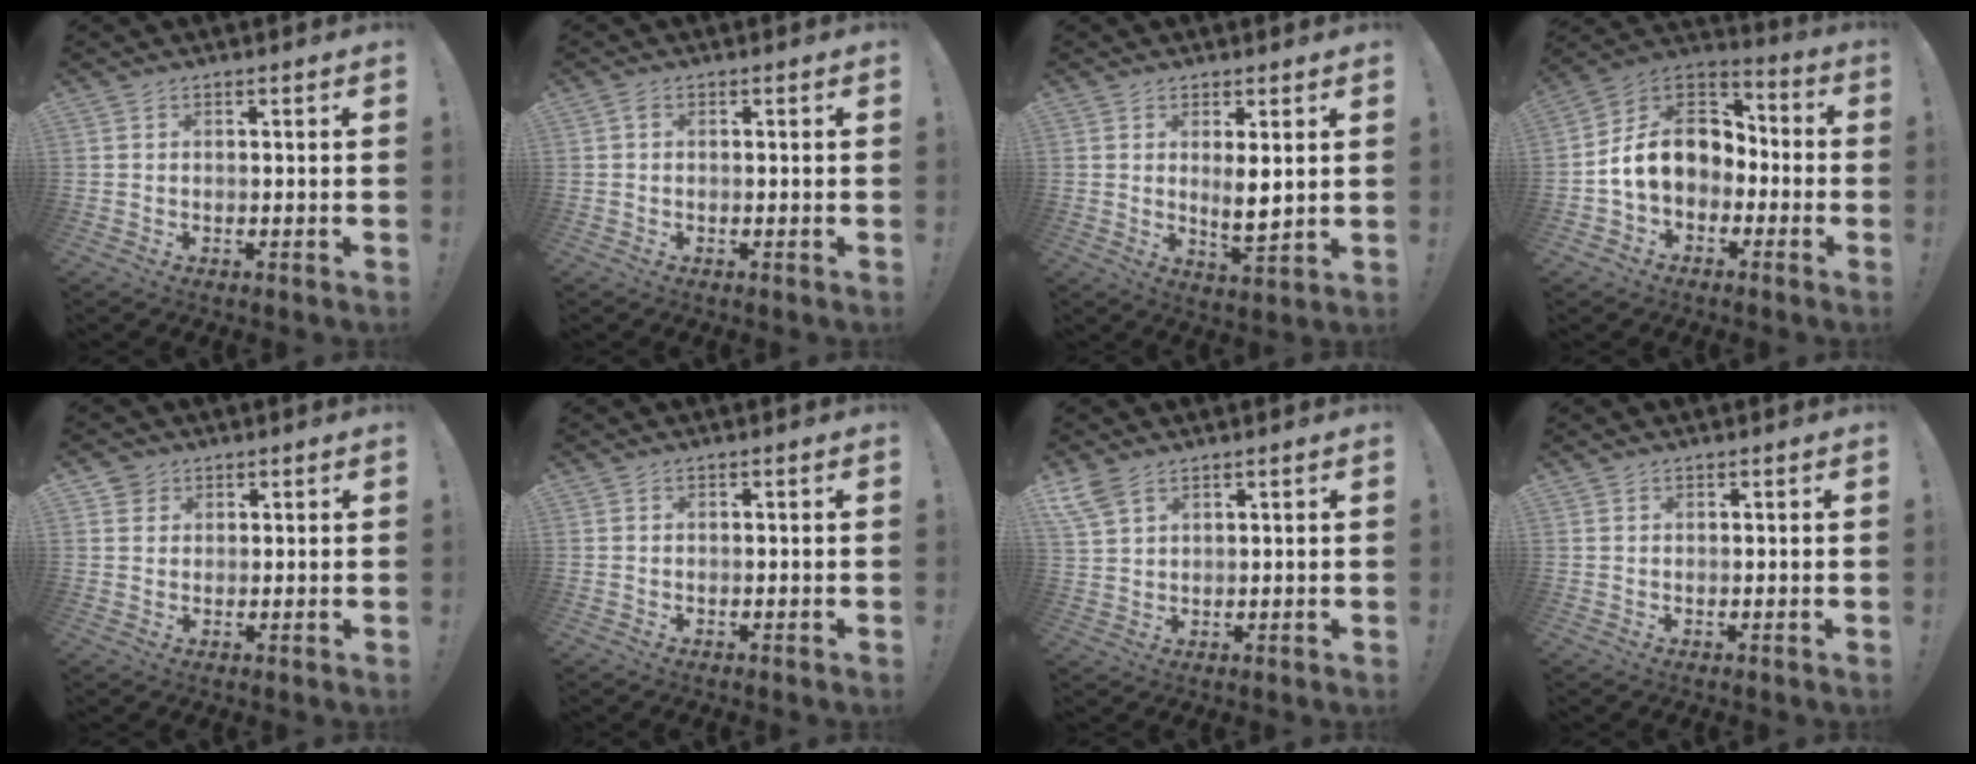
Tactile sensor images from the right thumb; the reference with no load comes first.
{"total": 1.0, "force": [0.0, 0.7, 0.7], "torque": [-0.007, 0.002, -0.002]}
{"total": 6.0, "force": [1.7, 1.7, 5.4], "torque": [-0.079, -0.024, 0.027]}
{"total": 14.9, "force": [0.9, 12.0, 8.8], "torque": [-0.135, 0.006, 0.029]}
{"total": 3.1, "force": [1.7, 2.6, 0.1], "torque": [0.002, -0.007, 0.030]}
{"total": 0.0}
{"total": 5.9, "force": [4.0, 2.9, 3.1], "torque": [-0.067, -0.018, 0.078]}
{"total": 0.5, "force": [0.5, 0.2, 0.0], "torque": [0.006, -0.003, 0.009]}